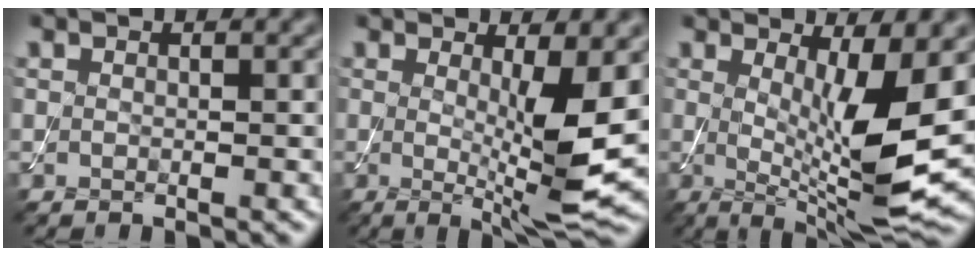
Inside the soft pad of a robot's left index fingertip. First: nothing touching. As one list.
[{"total": 6.5, "force": [0.3, 1.3, 6.4], "torque": [-0.094, -0.021, 0.010]}, {"total": 8.6, "force": [0.5, 2.1, 8.4], "torque": [-0.133, -0.023, 0.016]}]